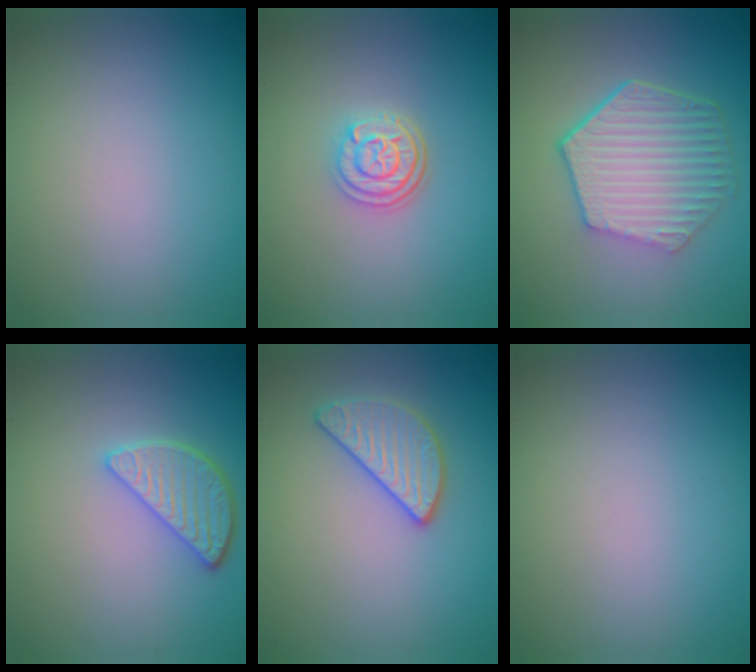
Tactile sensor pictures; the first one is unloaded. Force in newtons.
{"total": 3.1, "press": 2.4, "slide": 1.9}
{"total": 6.4, "press": 4.8, "slide": 4.3}
{"total": 3.3, "press": 3.0, "slide": 1.5}
{"total": 2.8, "press": 2.7, "slide": 0.4}
{"total": 0.0}